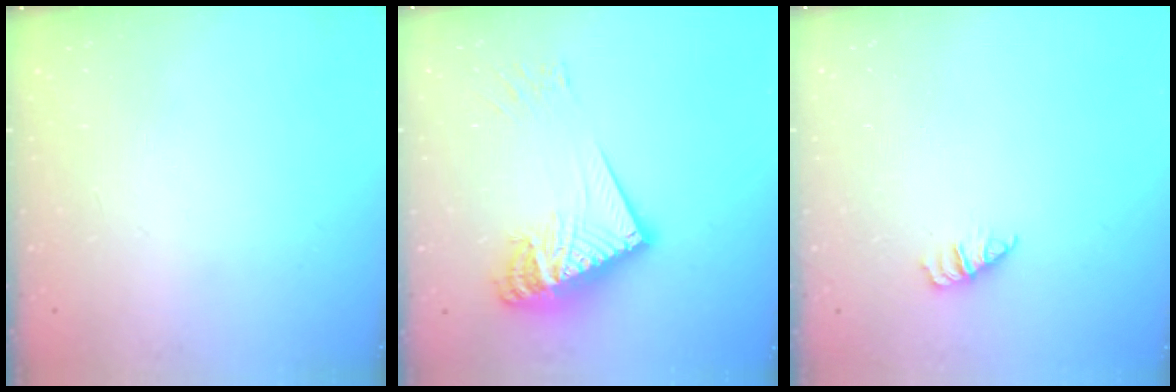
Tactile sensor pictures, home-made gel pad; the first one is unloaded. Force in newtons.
{"total": 17.6, "press": 17.5, "slide": 2.1}
{"total": 0.8, "press": 0.8, "slide": 0.2}